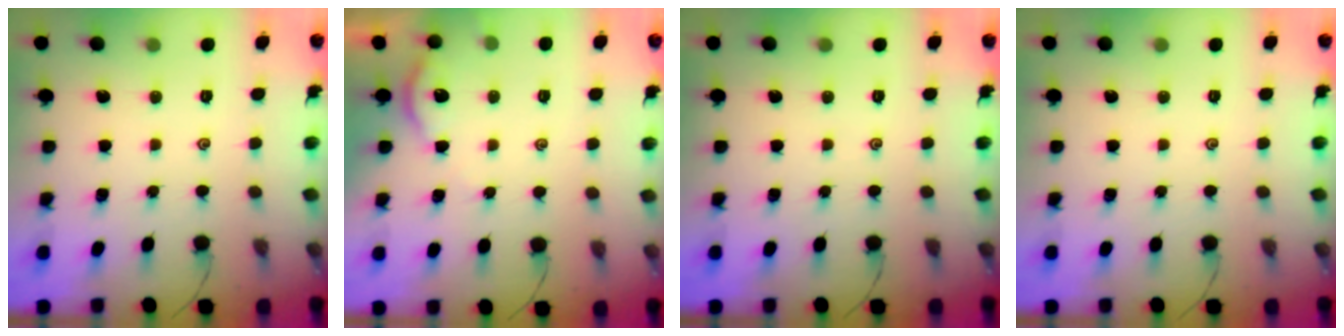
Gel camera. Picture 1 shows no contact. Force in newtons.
{"total": 2.9, "press": 2.9, "slide": 0.3}
{"total": 0.0}
{"total": 0.0}